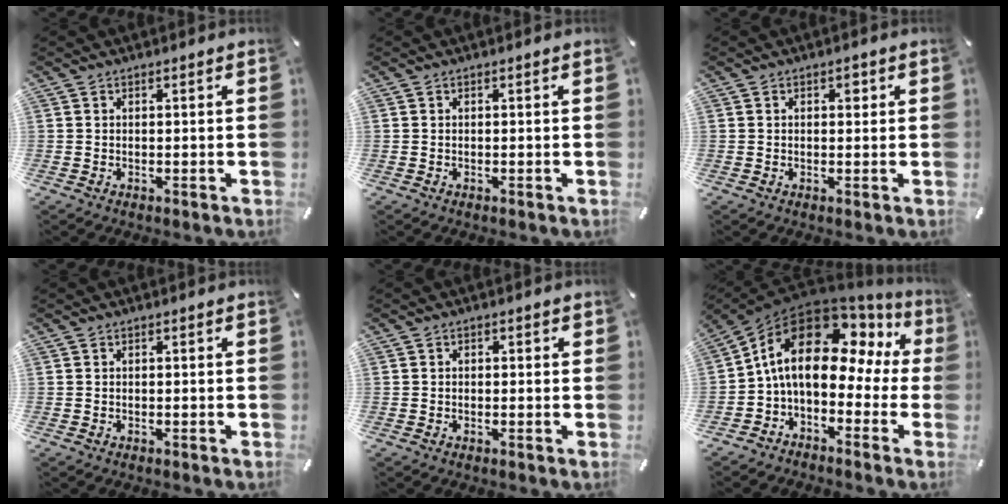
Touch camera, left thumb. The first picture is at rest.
{"total": 0.0}
{"total": 2.0, "force": [0.6, 1.3, 1.3], "torque": [-0.013, 0.001, 0.005]}
{"total": 0.0}
{"total": 0.7, "force": [-0.2, 0.7, 0.3], "torque": [-0.005, 0.005, -0.005]}
{"total": 16.6, "force": [4.4, 10.0, 12.5], "torque": [-0.224, -0.026, 0.069]}